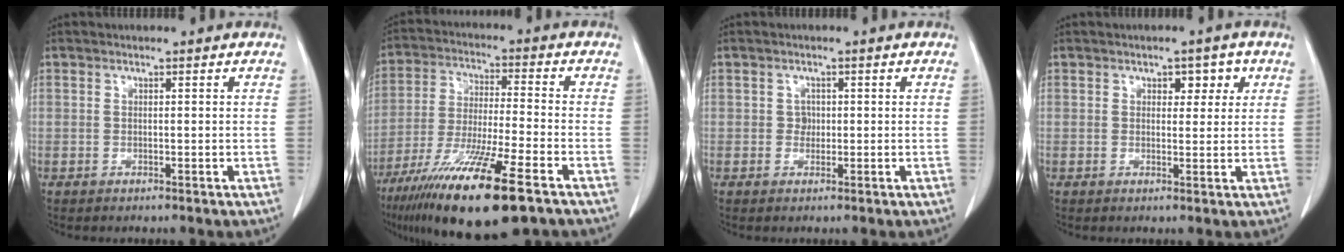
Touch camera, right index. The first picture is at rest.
{"total": 18.2, "force": [-11.3, 1.2, 14.2], "torque": [-0.256, -0.053, -0.198]}
{"total": 1.3, "force": [0.0, 1.2, 0.6], "torque": [-0.006, 0.003, 0.001]}
{"total": 3.1, "force": [1.3, 1.9, 2.1], "torque": [-0.021, 0.008, 0.017]}